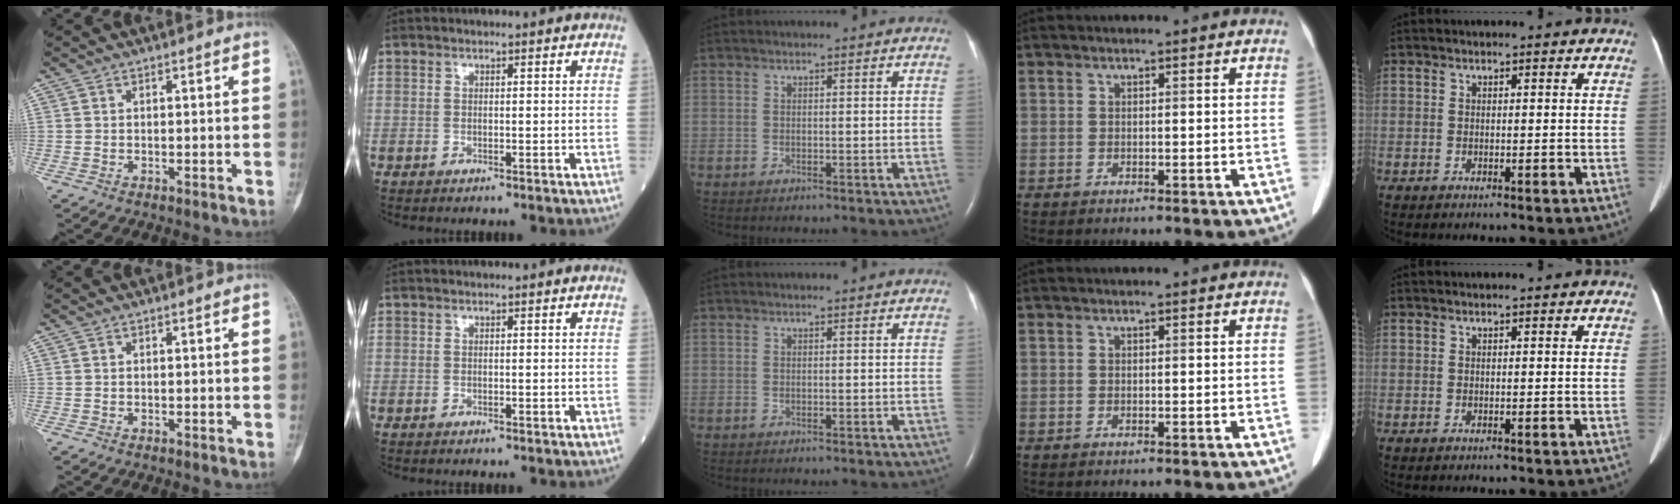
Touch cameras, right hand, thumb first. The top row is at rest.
{}